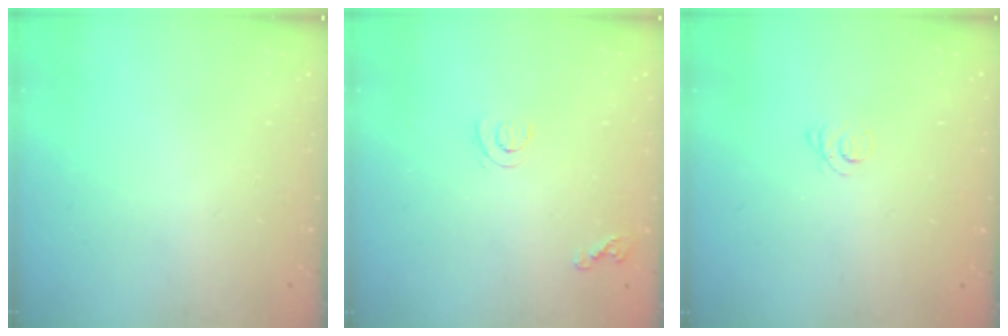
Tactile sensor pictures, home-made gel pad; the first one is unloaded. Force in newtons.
{"total": 6.2, "press": 6.2, "slide": 0.5}
{"total": 2.4, "press": 2.4, "slide": 0.3}